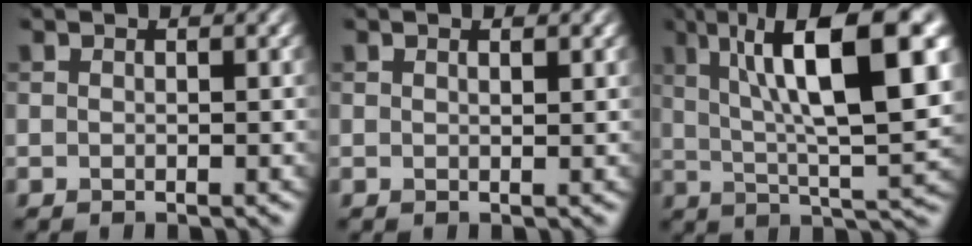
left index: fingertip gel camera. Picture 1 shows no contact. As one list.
[{"total": 0.7, "force": [0.5, -0.1, 0.5], "torque": [-0.009, -0.002, 0.008]}, {"total": 13.4, "force": [4.4, 3.0, 12.3], "torque": [-0.182, 0.012, 0.070]}]